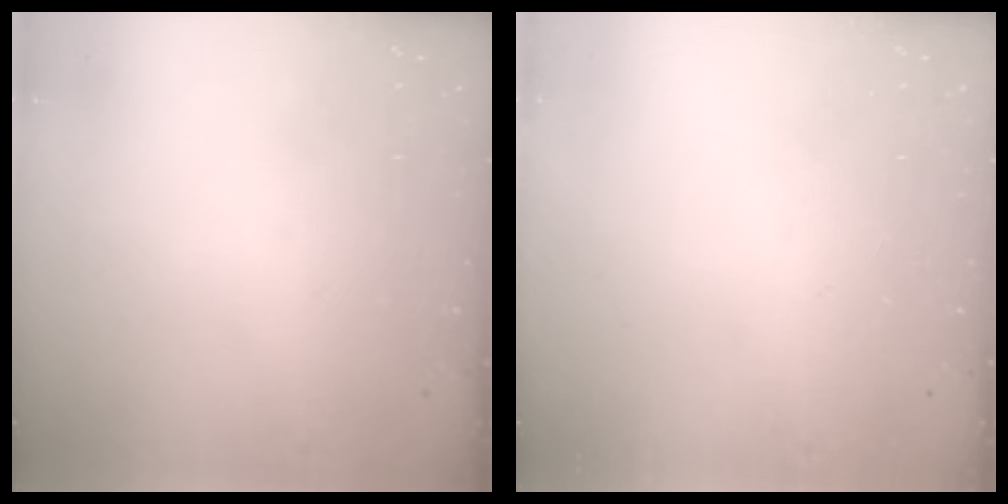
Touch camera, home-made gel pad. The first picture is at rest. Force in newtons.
{"total": 0.0}